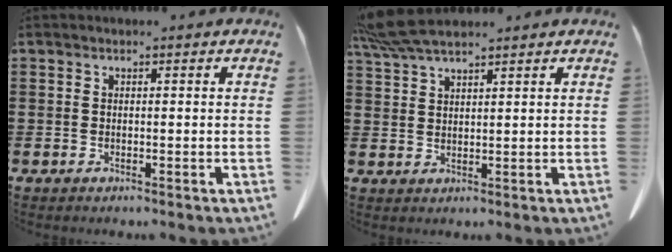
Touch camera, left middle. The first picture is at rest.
{"total": 5.9, "force": [4.8, 0.8, 3.3], "torque": [-0.076, -0.007, 0.092]}